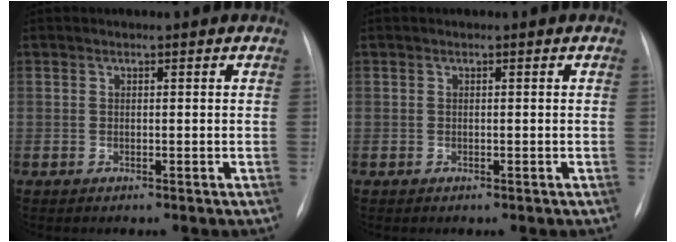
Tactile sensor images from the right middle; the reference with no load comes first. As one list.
[{"total": 0.0}]